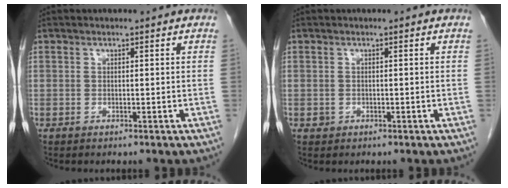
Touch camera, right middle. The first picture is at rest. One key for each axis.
{"total": 0.7, "fx": -0.2, "fy": 0.6, "fz": 0.1, "tx": -0.002, "ty": 0.003, "tz": -0.003}